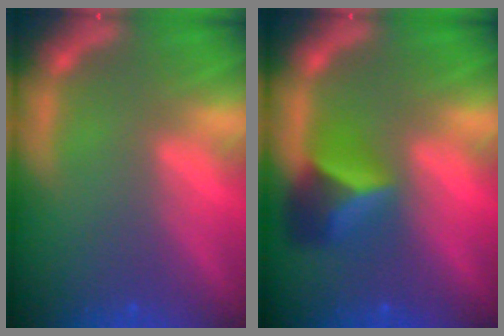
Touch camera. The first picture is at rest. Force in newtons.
{"total": 4.4}